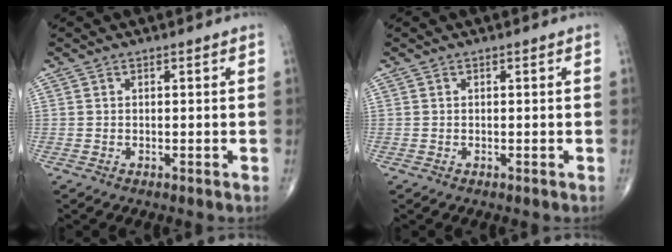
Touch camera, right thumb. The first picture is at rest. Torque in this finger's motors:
{"motor_torque": [-0.07, 0.05, -0.03, 0.01, 0.02]}